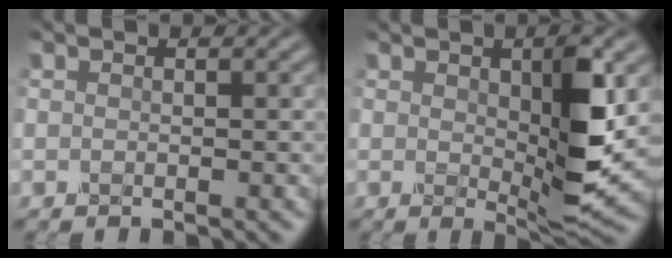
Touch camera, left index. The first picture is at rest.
{"total": 6.2, "force": [0.8, 1.7, 5.9], "torque": [-0.093, -0.014, 0.018]}